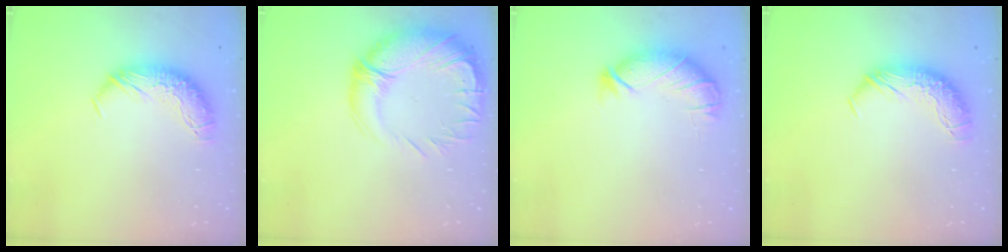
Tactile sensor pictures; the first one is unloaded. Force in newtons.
{"total": 4.8, "press": 3.8, "slide": 2.8}
{"total": 2.7, "press": 2.6, "slide": 0.9}
{"total": 0.0}